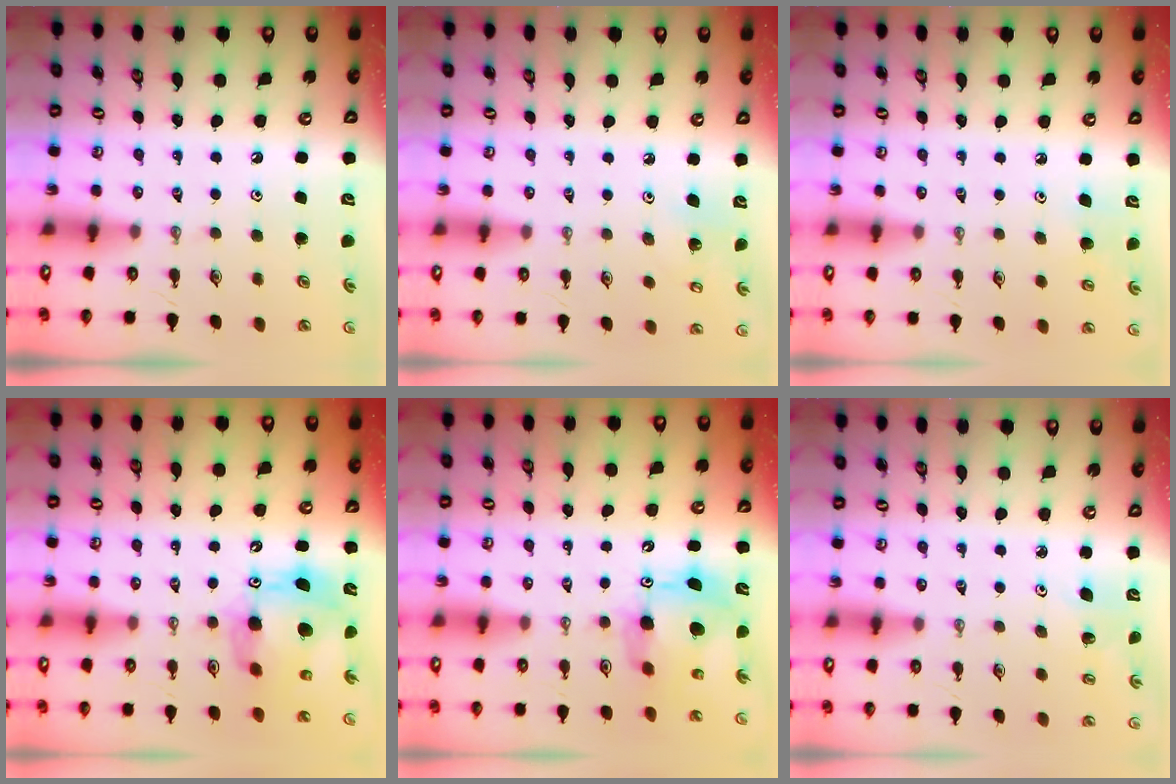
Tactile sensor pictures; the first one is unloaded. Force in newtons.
{"total": 4.7, "press": 4.7, "slide": 0.4}
{"total": 4.4, "press": 4.4, "slide": 0.4}
{"total": 14.1, "press": 14.0, "slide": 1.1}
{"total": 11.5, "press": 11.4, "slide": 0.9}
{"total": 3.0, "press": 2.2, "slide": 2.0}